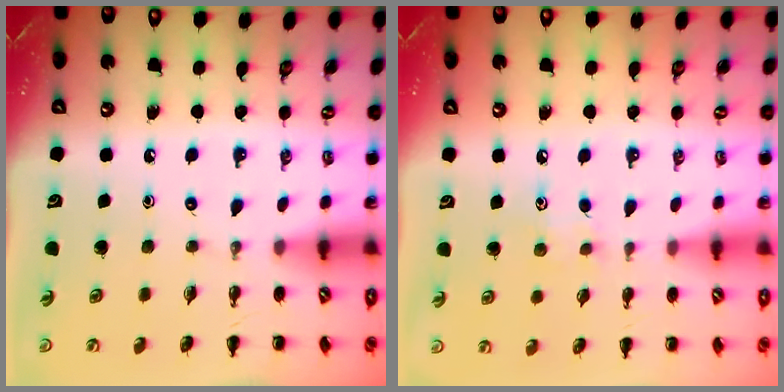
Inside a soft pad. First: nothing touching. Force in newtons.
{"total": 5.2, "press": 5.1, "slide": 1.3}